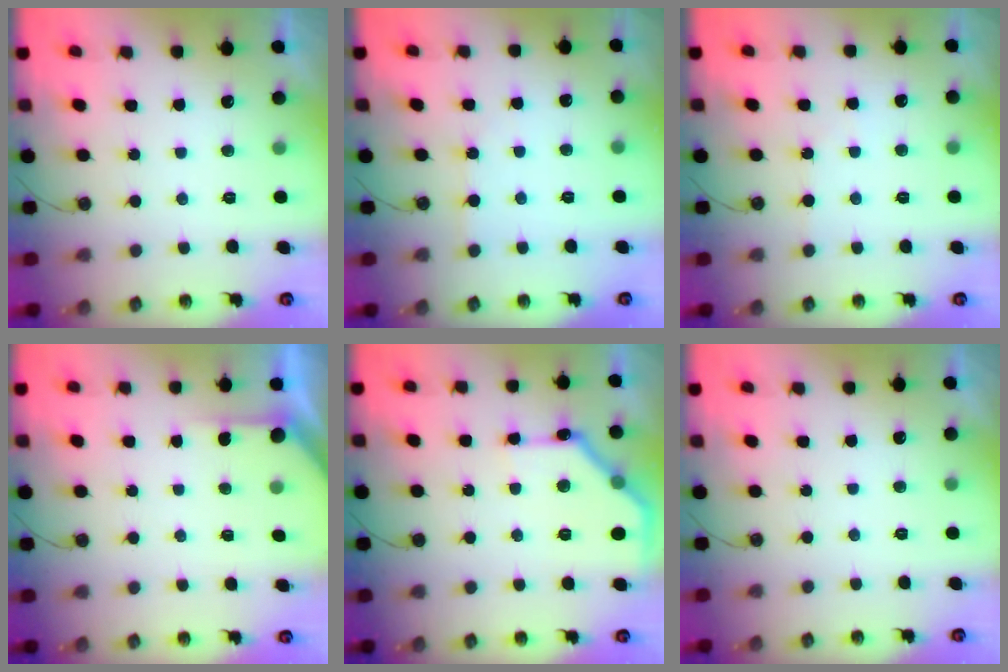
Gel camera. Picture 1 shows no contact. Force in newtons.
{"total": 2.1, "press": 2.0, "slide": 0.3}
{"total": 2.7, "press": 2.7, "slide": 0.4}
{"total": 2.3, "press": 2.3, "slide": 0.2}
{"total": 15.7, "press": 15.7, "slide": 0.3}
{"total": 0.0}